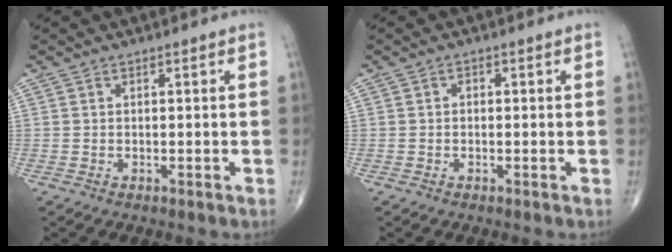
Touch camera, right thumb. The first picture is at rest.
{"total": 0.9, "force": [0.1, 0.7, 0.6], "torque": [-0.004, 0.004, -0.001]}